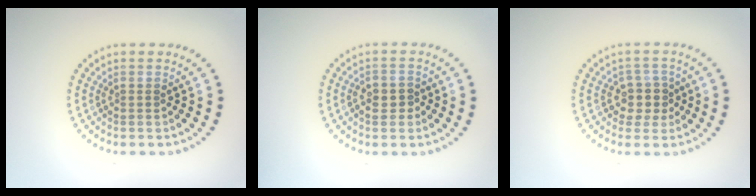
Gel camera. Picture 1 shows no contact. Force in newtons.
{"total": 1.6, "press": 1.5, "slide": 0.5}
{"total": 2.4, "press": 2.1, "slide": 1.2}